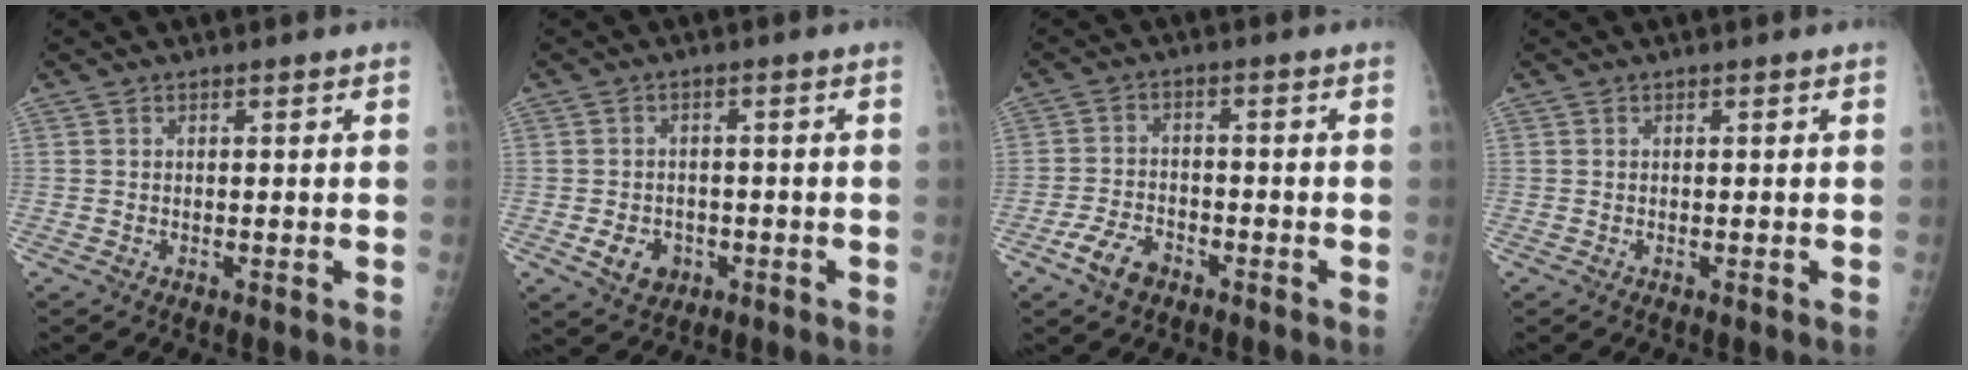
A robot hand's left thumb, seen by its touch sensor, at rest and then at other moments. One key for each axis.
{"total": 5.4, "fx": -1.8, "fy": 4.3, "fz": 2.6, "tx": -0.028, "ty": 0.009, "tz": -0.022}
{"total": 6.1, "fx": -3.7, "fy": 3.6, "fz": 3.2, "tx": -0.058, "ty": 0.020, "tz": -0.066}
{"total": 0.0}